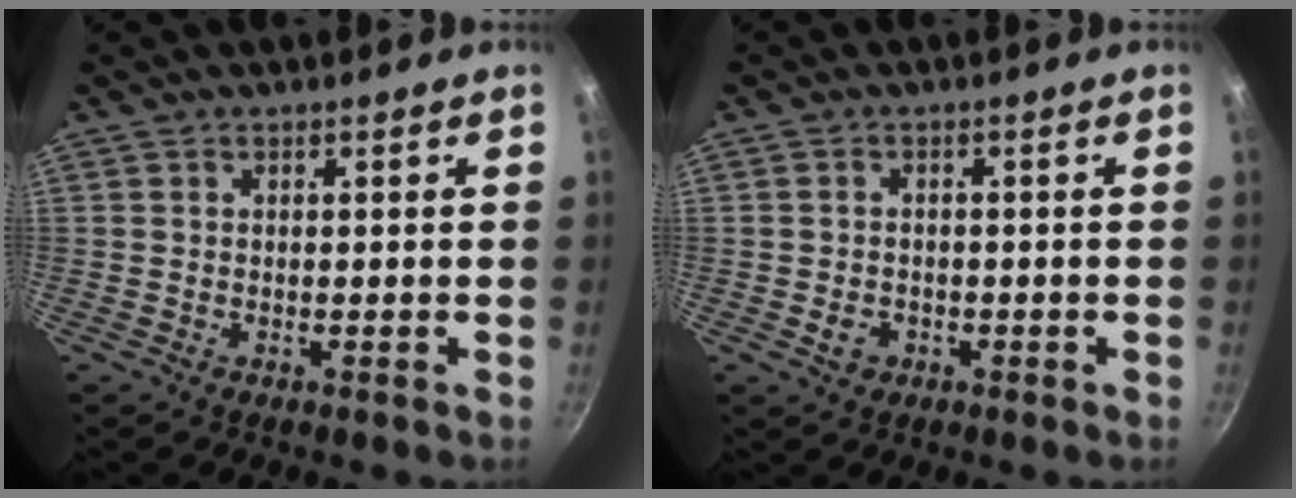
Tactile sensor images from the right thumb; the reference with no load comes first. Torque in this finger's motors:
{"motor_torque": [-0.55, -0.07, 0.33, -0.14, 0.04]}